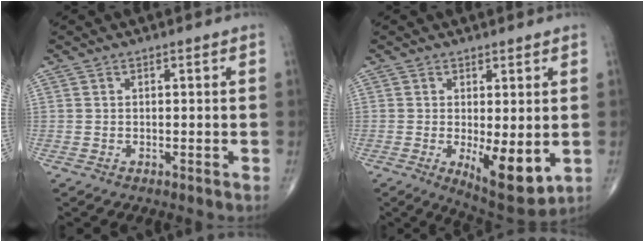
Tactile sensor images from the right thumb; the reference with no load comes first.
{"total": 9.5, "force": [-1.6, 3.4, 8.7], "torque": [-0.123, -0.028, -0.012]}